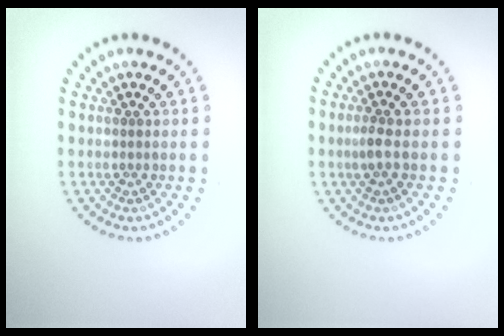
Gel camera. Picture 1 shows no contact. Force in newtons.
{"total": 1.0, "press": 0.9, "slide": 0.5}